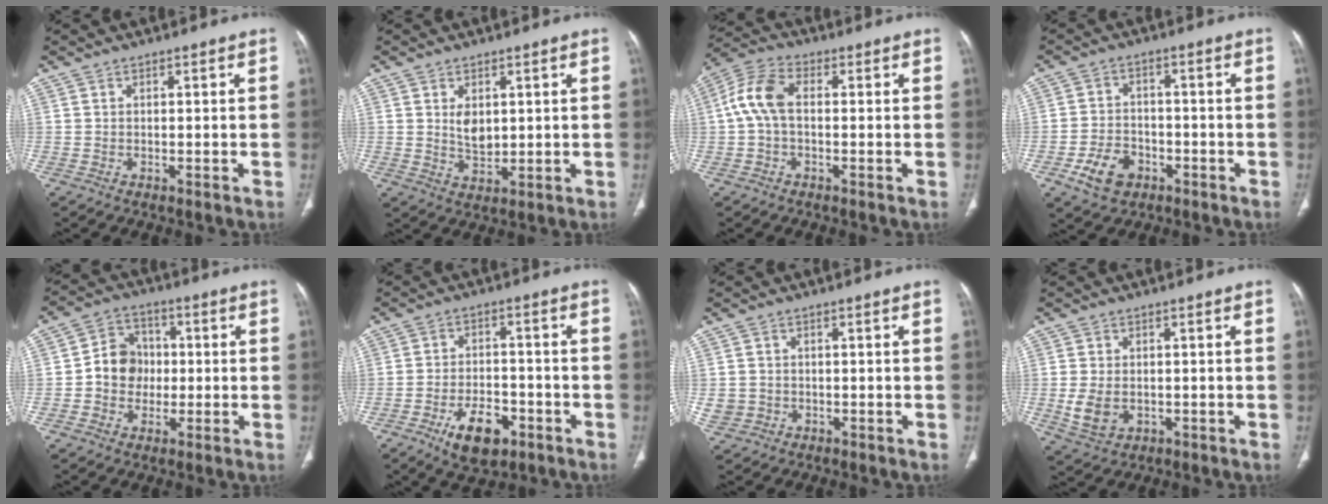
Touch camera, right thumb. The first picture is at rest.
{"total": 4.5, "force": [1.1, 2.9, 3.3], "torque": [-0.042, -0.014, 0.027]}
{"total": 7.9, "force": [0.1, 4.5, 6.5], "torque": [-0.140, 0.024, -0.006]}
{"total": 7.6, "force": [-3.6, 5.5, 3.9], "torque": [-0.058, 0.021, -0.059]}
{"total": 8.6, "force": [-0.5, 7.6, 4.0], "torque": [-0.030, 0.021, -0.019]}
{"total": 9.7, "force": [-5.0, 5.3, 6.4], "torque": [-0.090, 0.025, -0.076]}
{"total": 3.6, "force": [-0.5, 3.4, 1.2], "torque": [-0.018, 0.006, -0.001]}
{"total": 5.8, "force": [-0.8, 4.2, 3.9], "torque": [-0.073, -0.005, -0.004]}